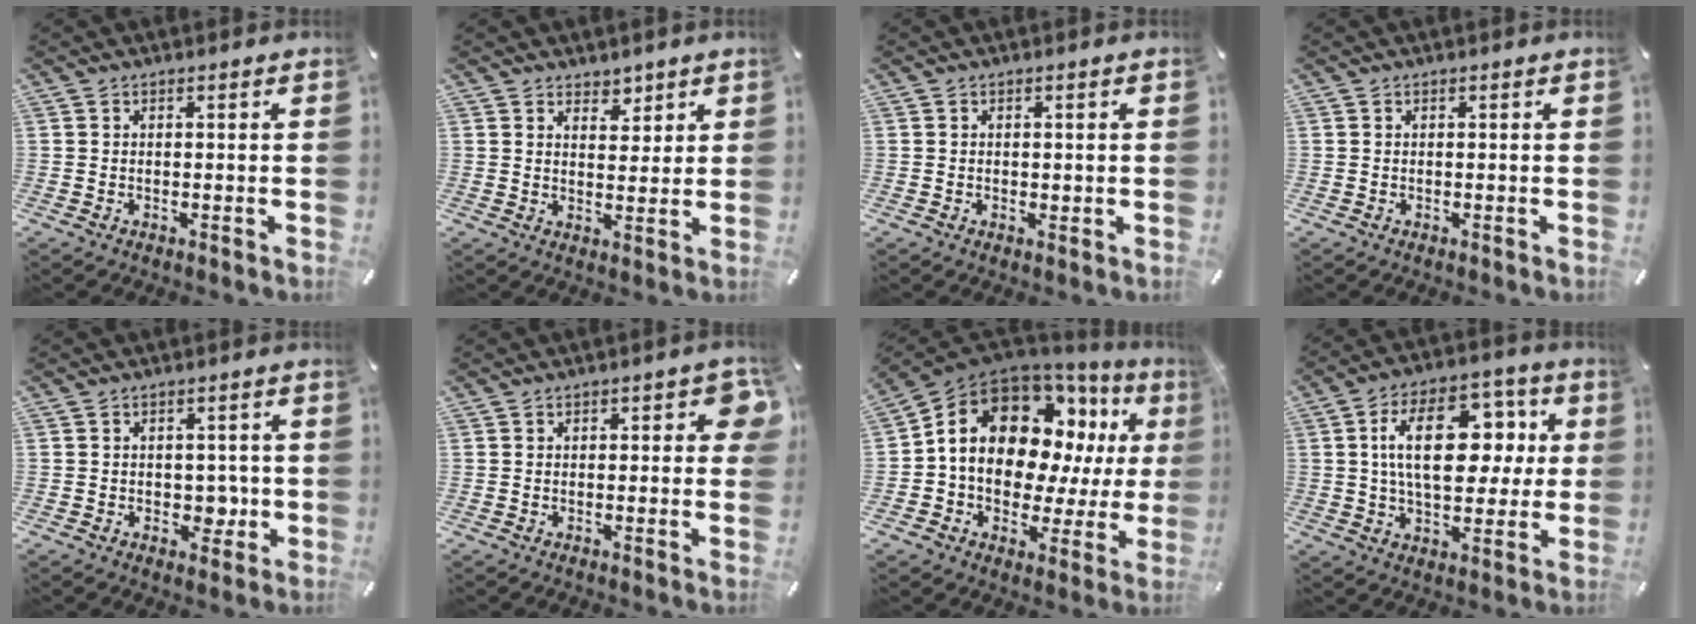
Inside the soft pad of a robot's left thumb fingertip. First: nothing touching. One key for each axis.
{"total": 4.2, "fx": 3.1, "fy": 2.8, "fz": 0.5, "tx": 0.011, "ty": -0.020, "tz": 0.051}
{"total": 0.7, "fx": -0.1, "fy": 0.6, "fz": 0.3, "tx": 0.000, "ty": -0.001, "tz": -0.004}
{"total": 0.0}
{"total": 4.9, "fx": -0.6, "fy": 3.8, "fz": 3.1, "tx": -0.024, "ty": -0.004, "tz": -0.014}
{"total": 5.1, "fx": 0.8, "fy": 2.4, "fz": 4.5, "tx": -0.054, "ty": 0.001, "tz": 0.007}
{"total": 16.6, "fx": 5.7, "fy": 11.5, "fz": 10.5, "tx": -0.193, "ty": -0.042, "tz": 0.103}
{"total": 19.7, "fx": 3.8, "fy": 11.8, "fz": 15.3, "tx": -0.248, "ty": 0.011, "tz": 0.062}